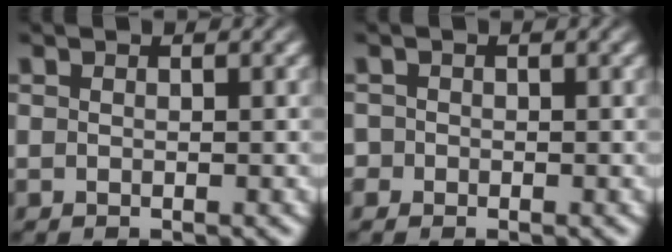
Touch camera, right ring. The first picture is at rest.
{"total": 1.4, "force": [-0.6, 1.3, -0.1], "torque": [-0.001, -0.002, -0.014]}